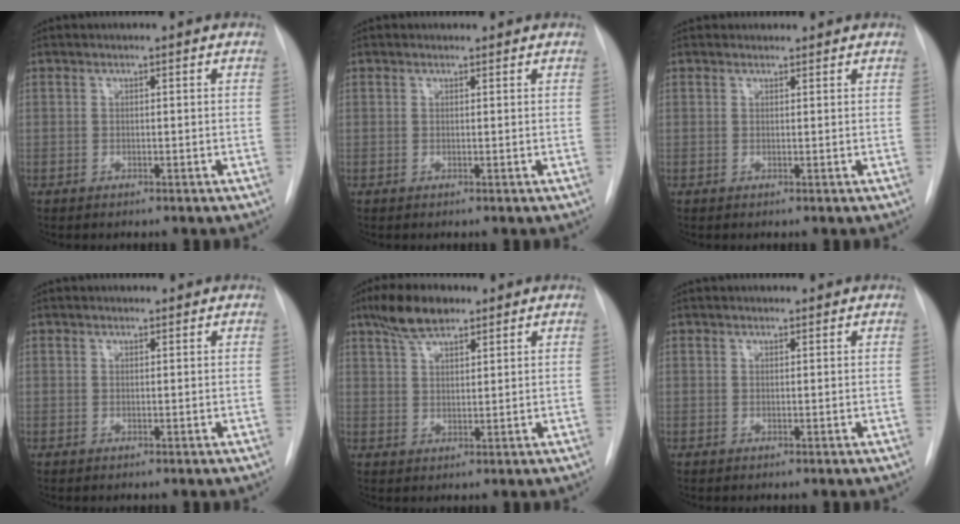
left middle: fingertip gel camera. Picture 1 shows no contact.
{"total": 0.6, "force": [0.5, 0.3, -0.1], "torque": [-0.004, 0.005, 0.008]}
{"total": 1.7, "force": [1.5, 0.6, -0.1], "torque": [0.004, 0.018, 0.024]}
{"total": 1.3, "force": [1.2, 0.4, 0.1], "torque": [-0.004, 0.014, 0.020]}
{"total": 6.5, "force": [4.8, 2.3, 3.7], "torque": [-0.073, 0.014, 0.089]}
{"total": 2.4, "force": [2.3, 0.7, 0.6], "torque": [-0.003, 0.026, 0.033]}